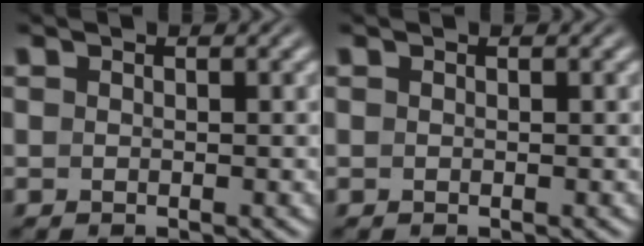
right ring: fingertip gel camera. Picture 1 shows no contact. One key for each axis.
{"total": 0.0}